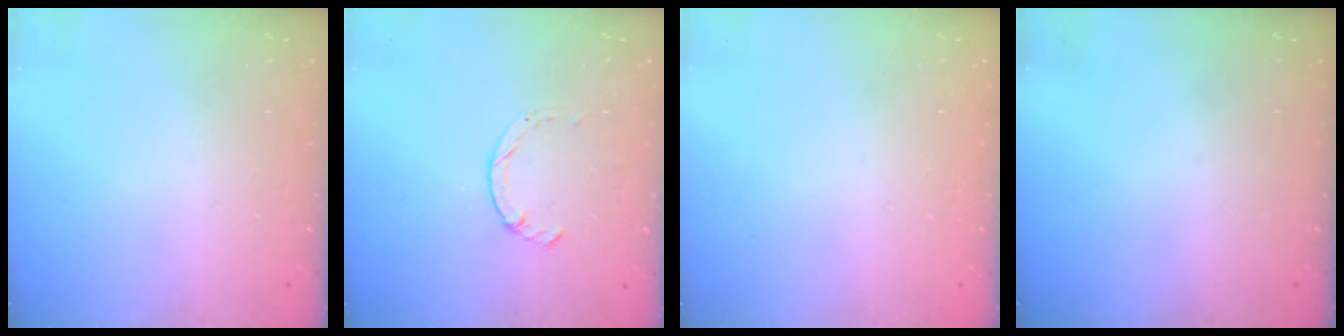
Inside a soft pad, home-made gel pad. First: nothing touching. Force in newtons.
{"total": 1.0, "press": 1.0, "slide": 0.3}
{"total": 2.5, "press": 2.5, "slide": 0.2}
{"total": 0.0}